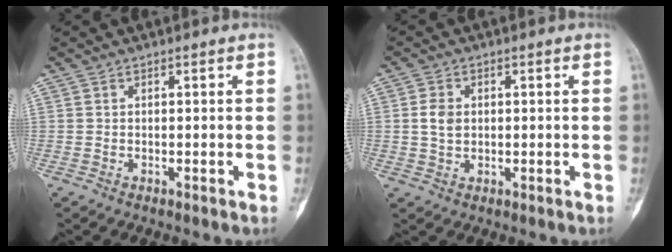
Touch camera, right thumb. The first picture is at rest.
{"total": 3.7, "force": [0.5, 2.7, 2.5], "torque": [-0.039, -0.001, 0.010]}